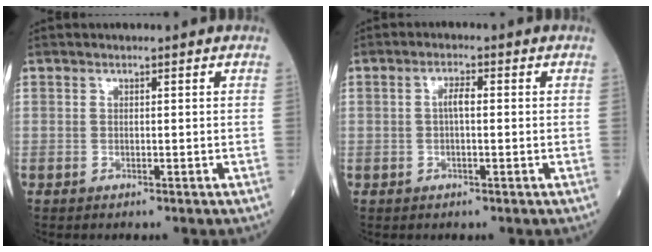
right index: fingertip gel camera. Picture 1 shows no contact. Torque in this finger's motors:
{"motor_torque": [0.61, 0.03, 0.25, 0.06]}